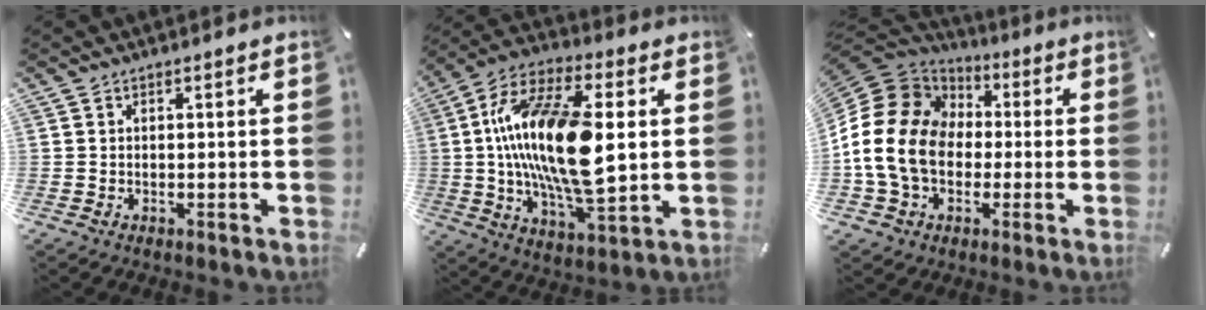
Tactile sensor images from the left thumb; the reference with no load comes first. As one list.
[{"total": 22.4, "force": [2.2, 9.5, 20.2], "torque": [-0.407, -0.014, 0.031]}, {"total": 18.7, "force": [-2.3, 15.3, 10.4], "torque": [-0.246, 0.017, -0.048]}]